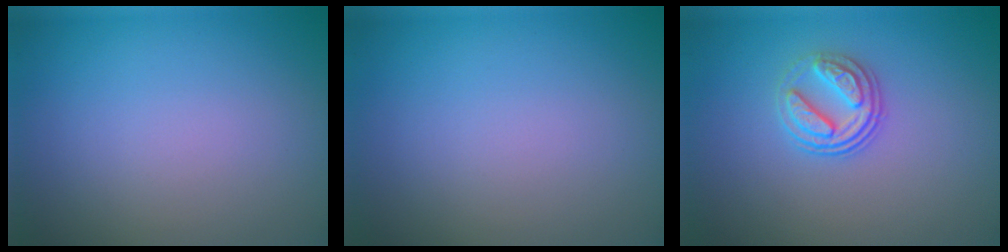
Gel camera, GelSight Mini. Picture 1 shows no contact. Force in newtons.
{"total": 0.0}
{"total": 2.9, "press": 2.6, "slide": 1.3}